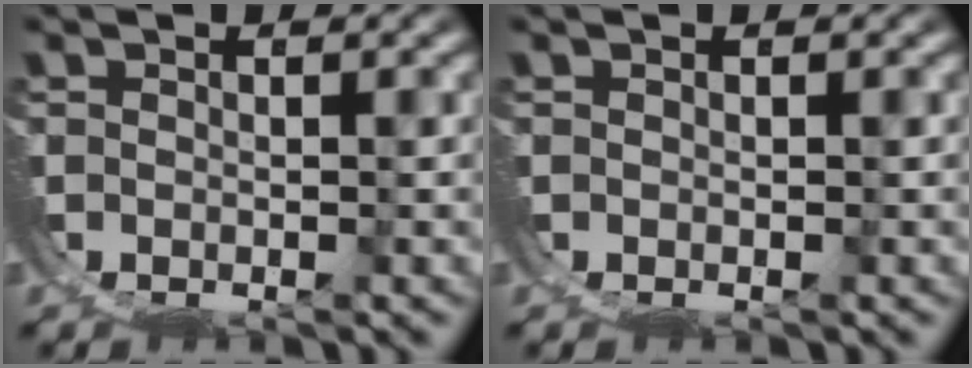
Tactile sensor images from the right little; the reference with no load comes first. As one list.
[{"total": 0.0}]